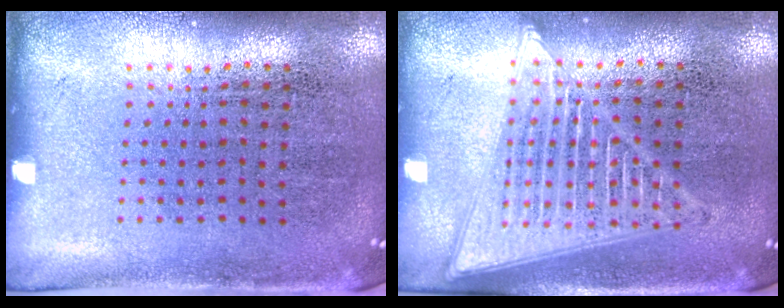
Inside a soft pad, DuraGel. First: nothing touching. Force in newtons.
{"total": 2.2, "press": 2.2, "slide": 0.3}